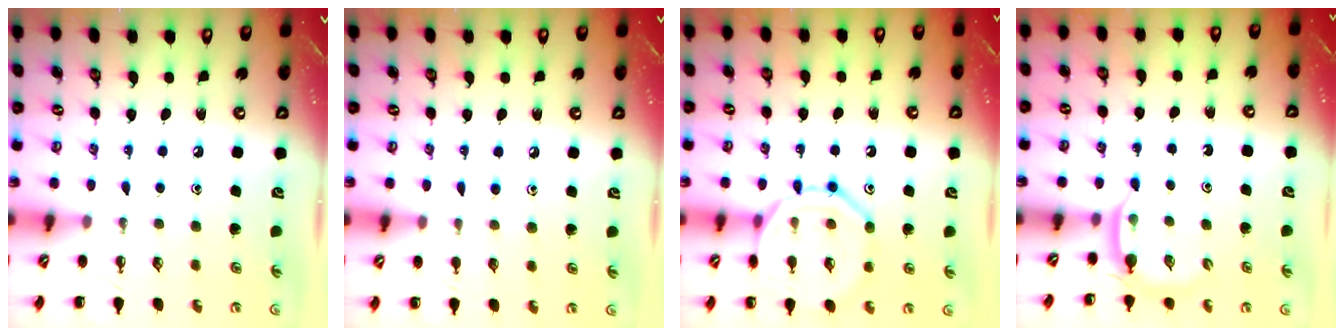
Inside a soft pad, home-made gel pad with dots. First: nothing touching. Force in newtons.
{"total": 4.0, "press": 3.7, "slide": 1.6}
{"total": 13.3, "press": 13.3, "slide": 0.5}
{"total": 2.9, "press": 2.8, "slide": 0.7}